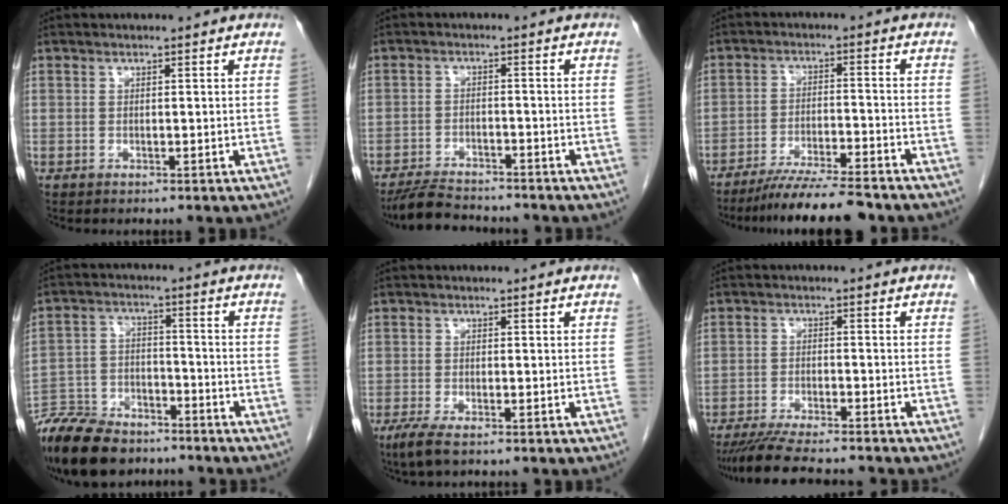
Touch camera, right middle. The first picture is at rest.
{"total": 6.5, "force": [-6.1, 1.1, 2.0], "torque": [-0.039, -0.020, -0.104]}
{"total": 10.5, "force": [-9.2, 0.3, 5.1], "torque": [-0.076, -0.023, -0.148]}
{"total": 14.5, "force": [-11.9, 5.6, 6.3], "torque": [-0.125, -0.011, -0.203]}
{"total": 3.2, "force": [-2.1, 0.6, 2.4], "torque": [-0.056, -0.011, -0.042]}
{"total": 9.8, "force": [-8.7, 0.7, 4.4], "torque": [-0.067, -0.022, -0.137]}